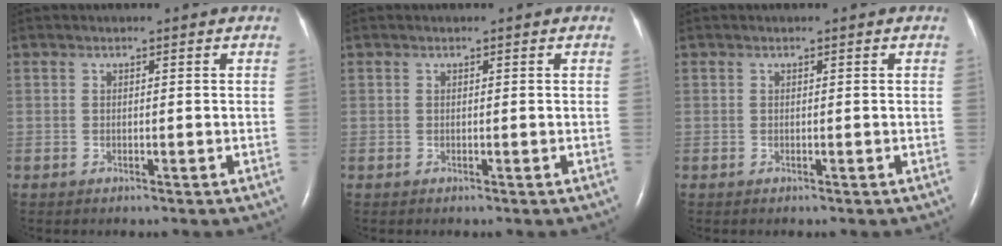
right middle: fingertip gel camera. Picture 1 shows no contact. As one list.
[{"total": 0.0}, {"total": 0.0}]